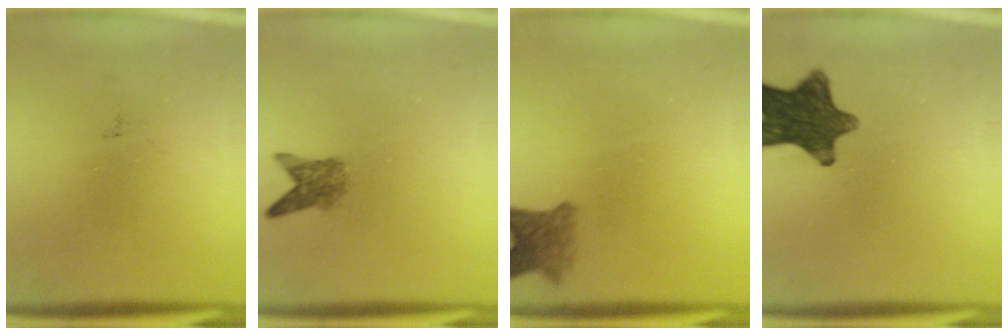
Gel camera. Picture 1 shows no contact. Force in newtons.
{"total": 2.9}
{"total": 3.7}
{"total": 11.4}